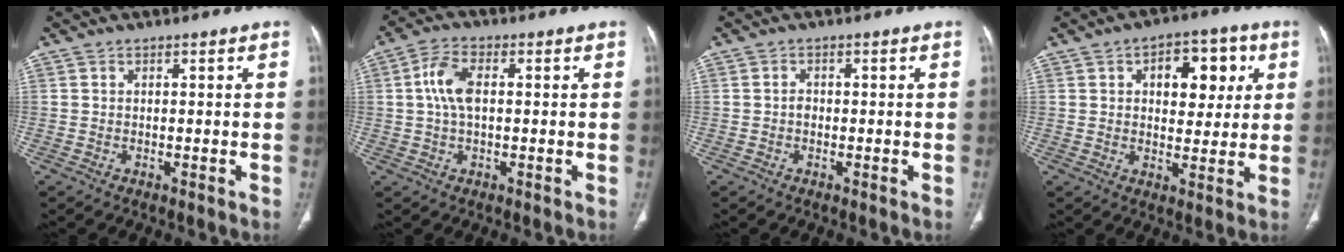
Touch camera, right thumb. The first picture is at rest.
{"total": 6.4, "force": [0.8, 3.3, 5.5], "torque": [-0.118, 0.014, 0.013]}
{"total": 1.0, "force": [-0.3, 0.8, 0.5], "torque": [-0.002, 0.000, -0.008]}
{"total": 11.1, "force": [3.5, 6.5, 8.3], "torque": [-0.064, -0.006, 0.045]}